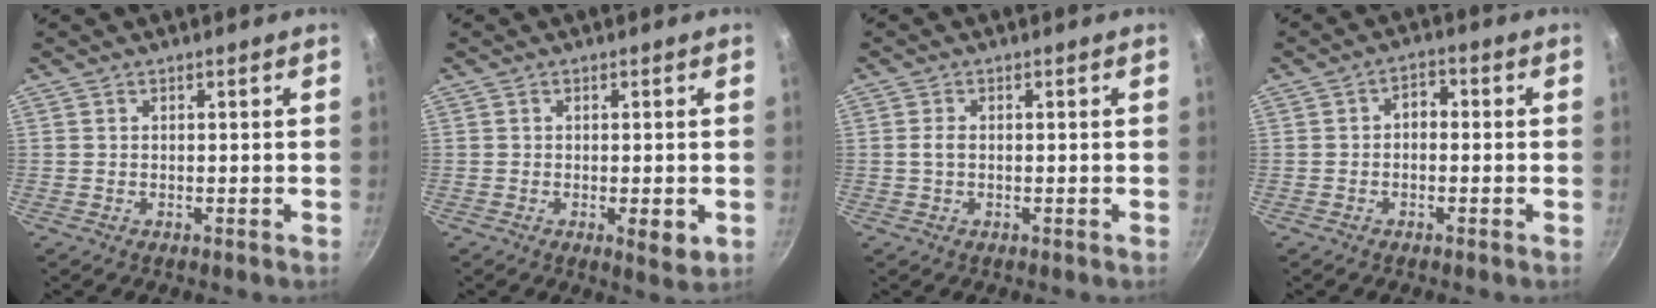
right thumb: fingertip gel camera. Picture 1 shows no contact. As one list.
[{"total": 3.8, "force": [-0.9, 1.2, 3.5], "torque": [-0.047, -0.009, -0.012]}, {"total": 1.6, "force": [-0.1, 1.0, 1.3], "torque": [-0.026, 0.001, -0.003]}, {"total": 3.0, "force": [-0.3, 2.1, 2.1], "torque": [-0.019, 0.016, -0.017]}]